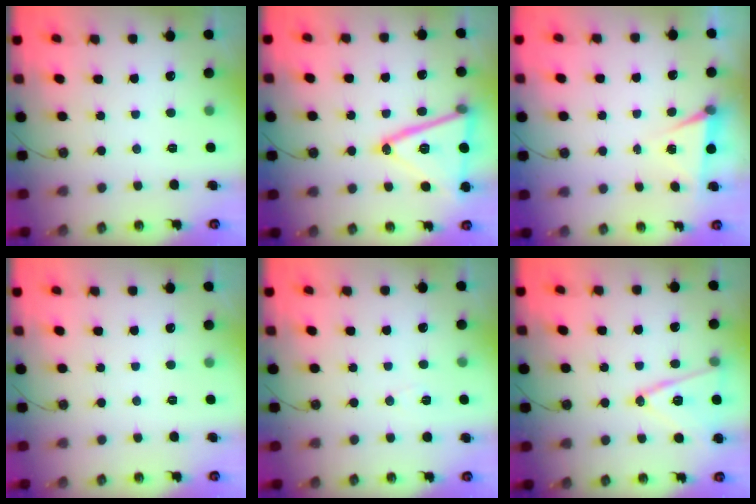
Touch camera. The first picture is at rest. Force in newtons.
{"total": 20.3, "press": 20.1, "slide": 3.4}
{"total": 5.0, "press": 2.2, "slide": 4.5}
{"total": 0.0}
{"total": 4.7, "press": 3.8, "slide": 2.8}
{"total": 13.2, "press": 12.7, "slide": 3.5}